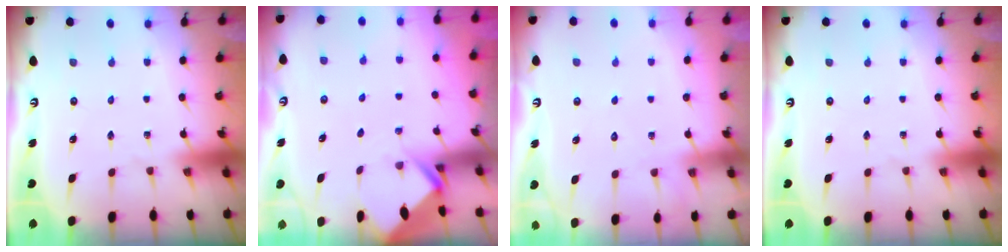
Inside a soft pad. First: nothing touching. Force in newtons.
{"total": 2.7, "press": 2.7, "slide": 0.2}
{"total": 6.6, "press": 6.5, "slide": 0.8}
{"total": 0.0}